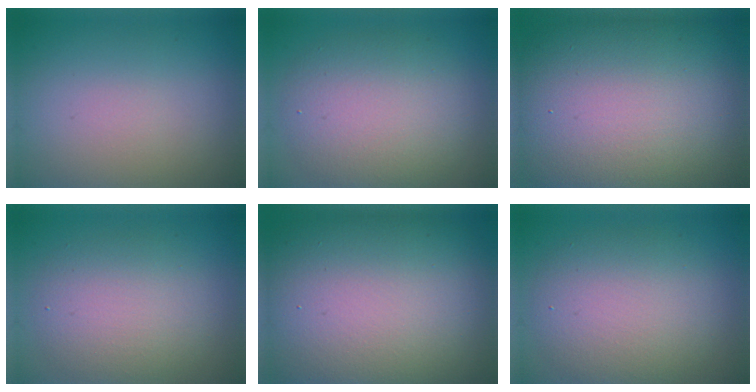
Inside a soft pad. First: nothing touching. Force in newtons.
{"total": 6.4, "press": 6.4, "slide": 0.6}
{"total": 17.6, "press": 17.6, "slide": 1.0}
{"total": 4.8, "press": 4.8, "slide": 0.2}
{"total": 17.2, "press": 17.2, "slide": 1.2}
{"total": 6.2, "press": 6.1, "slide": 0.5}